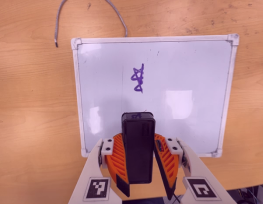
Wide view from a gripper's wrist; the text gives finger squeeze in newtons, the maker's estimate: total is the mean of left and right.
{"total": 9.1, "left": 9.2, "right": 9.0}